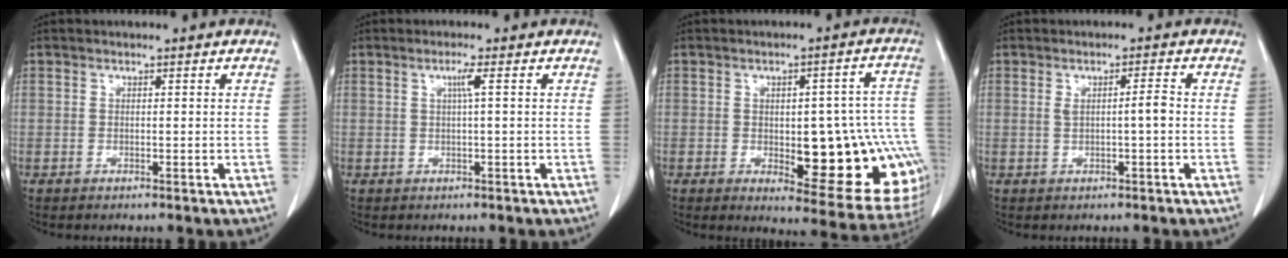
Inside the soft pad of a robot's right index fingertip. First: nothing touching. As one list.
[{"total": 1.7, "force": [0.5, -0.4, 1.6], "torque": [-0.036, -0.001, 0.009]}, {"total": 18.6, "force": [-3.5, 6.3, 17.2], "torque": [-0.126, 0.030, -0.020]}, {"total": 2.5, "force": [0.0, 0.2, 2.5], "torque": [-0.044, 0.003, 0.004]}]